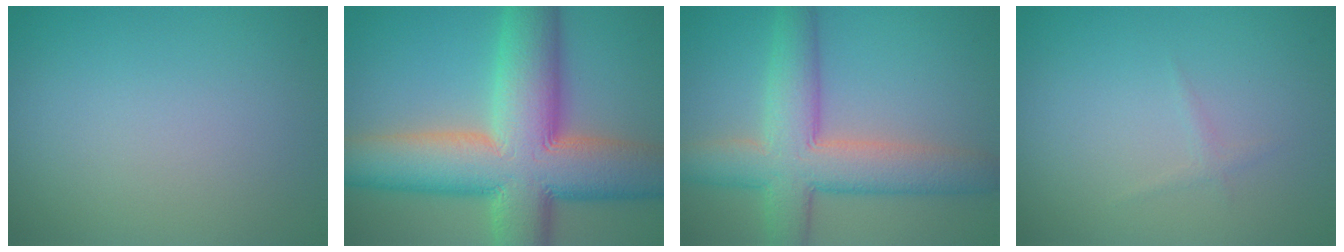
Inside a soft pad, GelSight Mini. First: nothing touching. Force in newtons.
{"total": 15.2, "press": 15.2, "slide": 0.8}
{"total": 8.0, "press": 8.0, "slide": 0.3}
{"total": 0.6, "press": 0.6, "slide": 0.0}